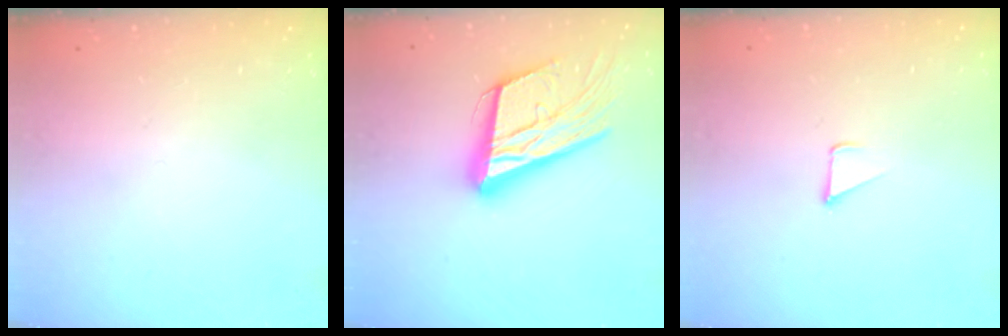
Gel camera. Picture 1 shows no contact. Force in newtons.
{"total": 22.7, "press": 22.3, "slide": 4.0}
{"total": 1.8, "press": 1.7, "slide": 0.1}